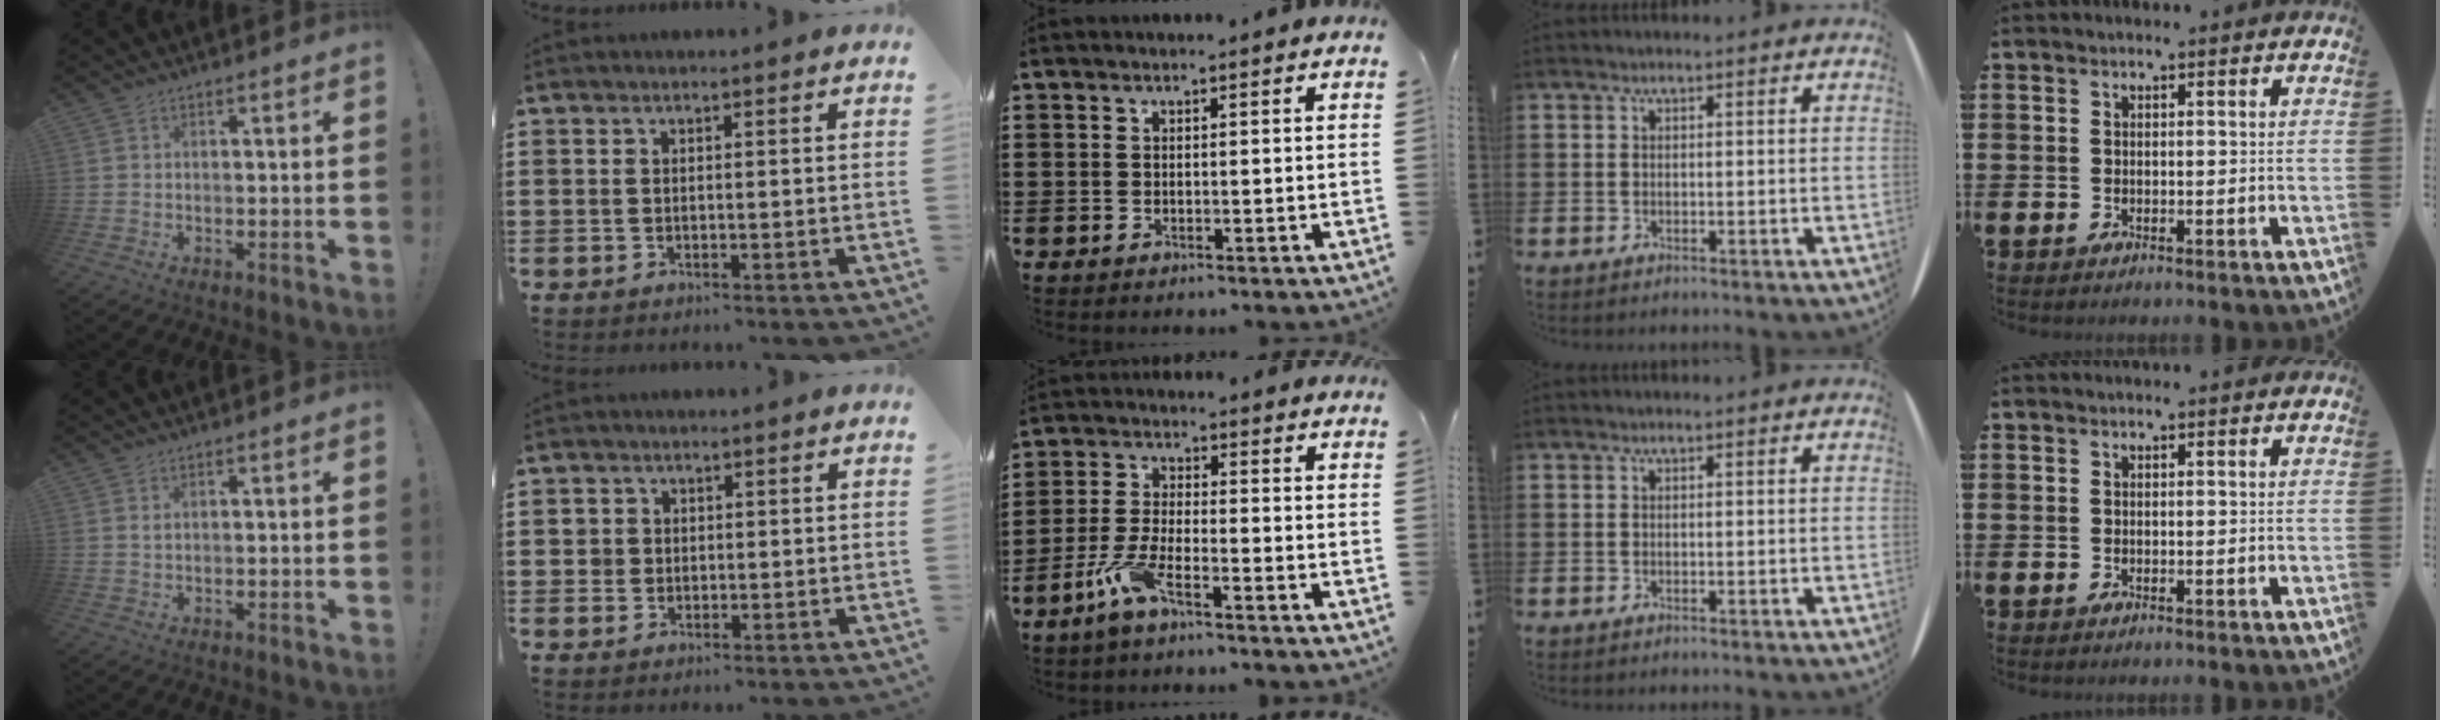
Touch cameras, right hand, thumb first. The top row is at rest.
{"thumb": {"total": 1.3, "force": [0.7, 0.3, 1.0], "torque": [-0.015, -0.001, 0.011]}, "index": {"total": 1.6, "force": [0.2, 1.5, 0.3], "torque": [-0.011, 0.008, 0.002]}, "middle": {"total": 6.0, "force": [-4.1, 1.1, 4.3], "torque": [-0.103, -0.008, -0.079]}}